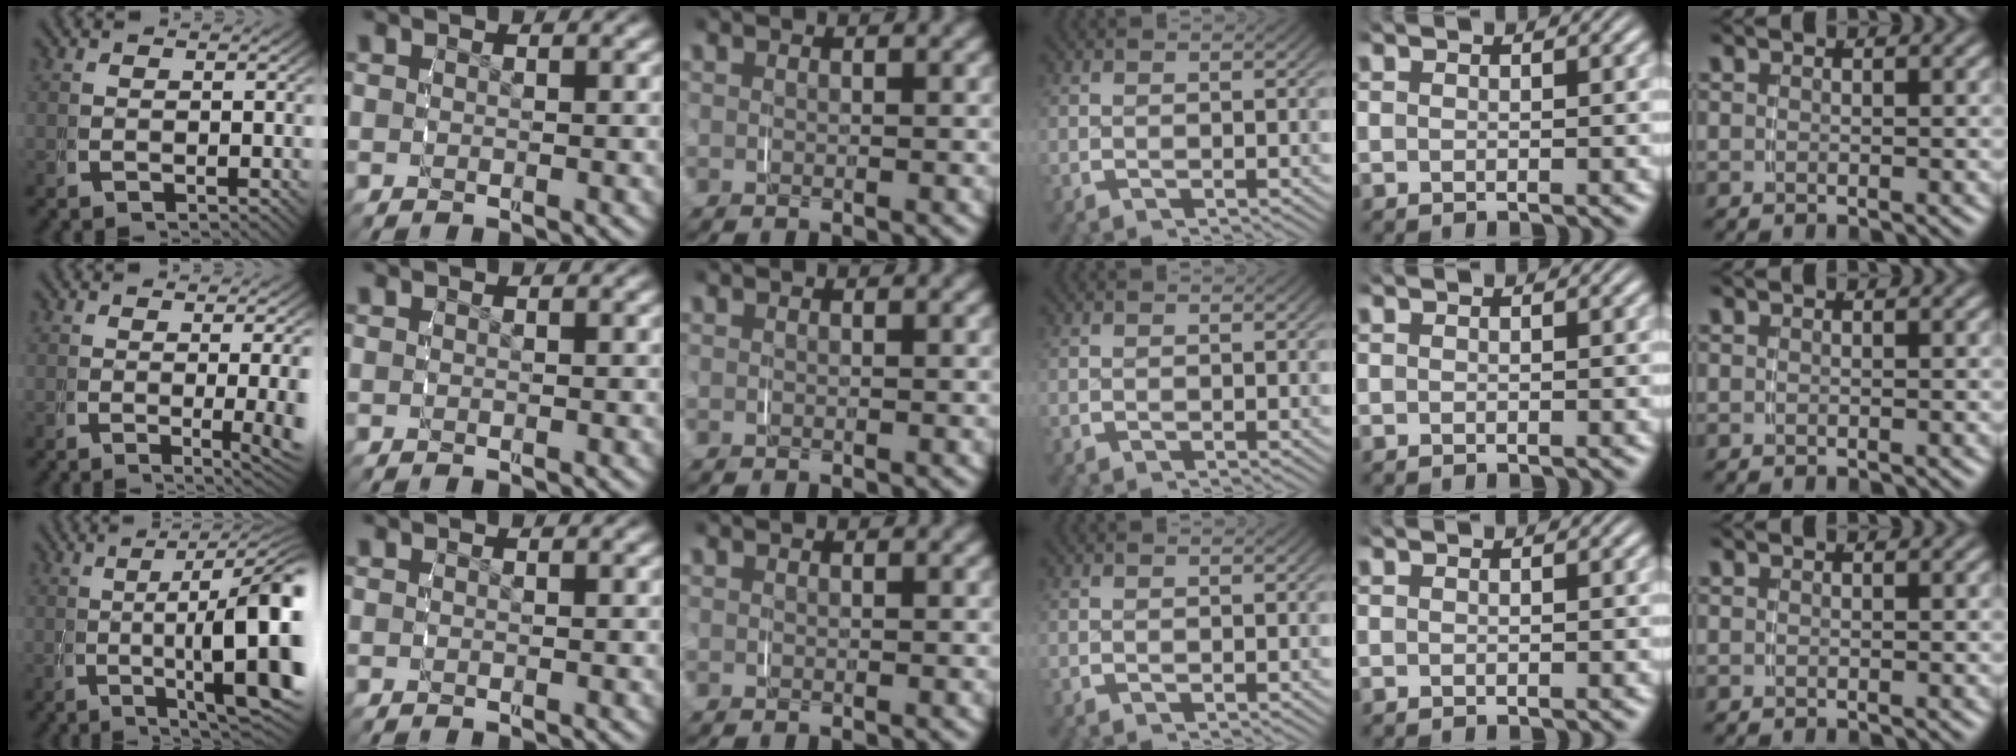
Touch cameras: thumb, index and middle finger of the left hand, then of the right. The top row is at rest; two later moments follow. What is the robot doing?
{"motion": "grasp_and_lifting", "object": "pencil case"}